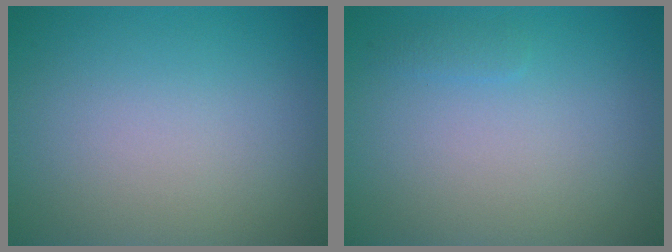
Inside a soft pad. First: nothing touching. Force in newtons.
{"total": 0.6, "press": 0.6, "slide": 0.0}